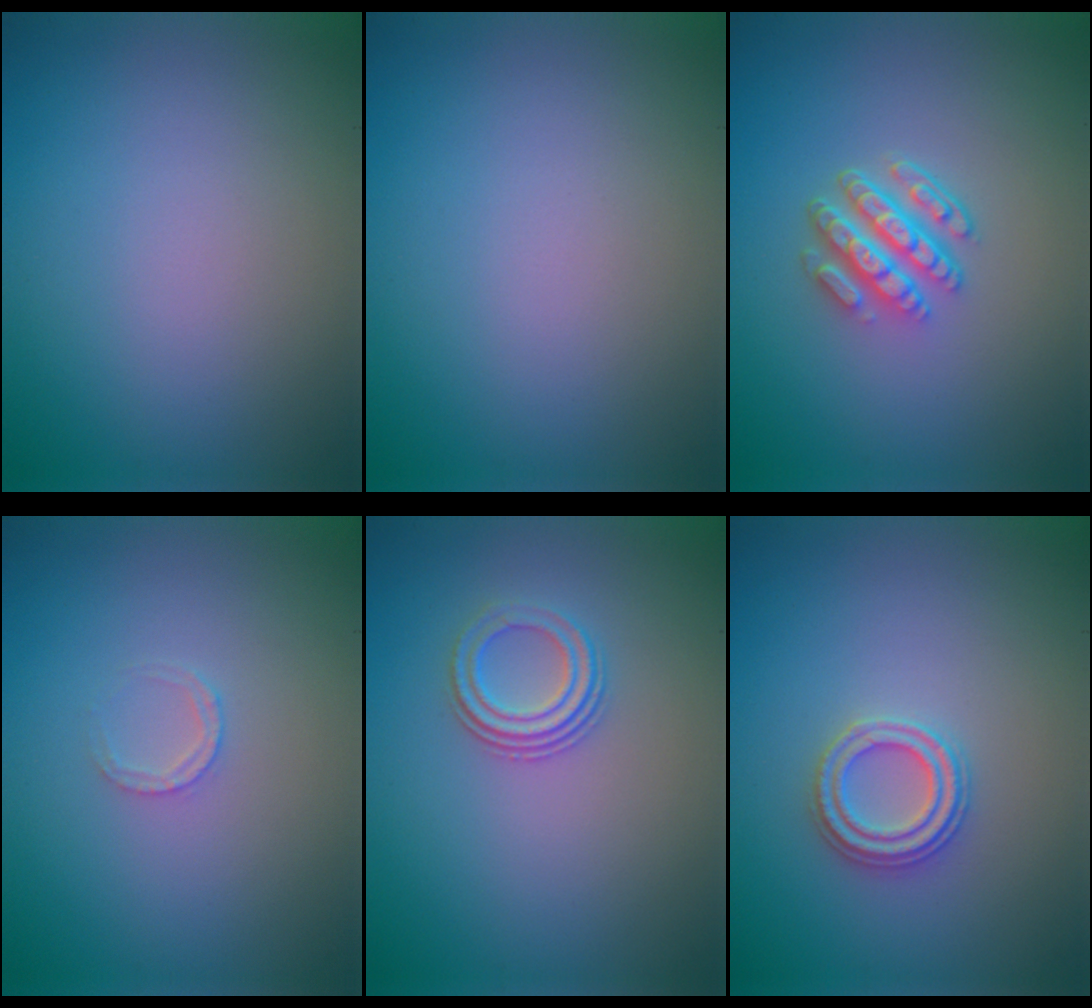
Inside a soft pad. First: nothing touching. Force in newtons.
{"total": 0.0}
{"total": 4.6, "press": 3.3, "slide": 3.1}
{"total": 1.3, "press": 1.3, "slide": 0.2}
{"total": 2.8, "press": 2.2, "slide": 1.7}
{"total": 2.4, "press": 2.4, "slide": 0.2}